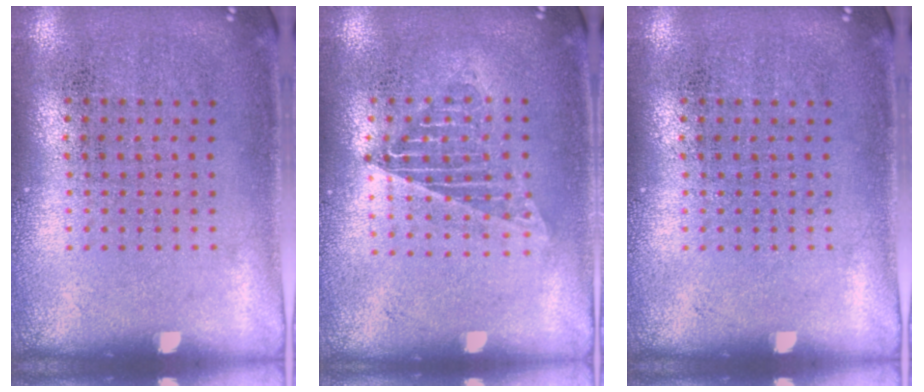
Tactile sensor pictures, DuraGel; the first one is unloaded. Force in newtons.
{"total": 1.3, "press": 1.2, "slide": 0.5}
{"total": 0.0}